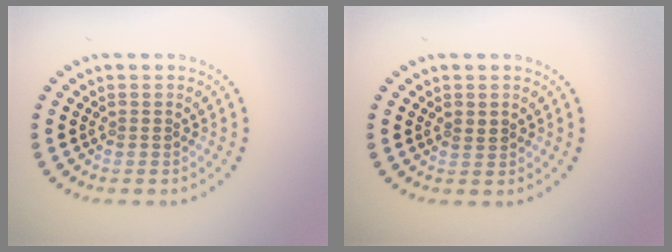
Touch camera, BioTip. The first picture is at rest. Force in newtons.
{"total": 0.8, "press": 0.8, "slide": 0.1}